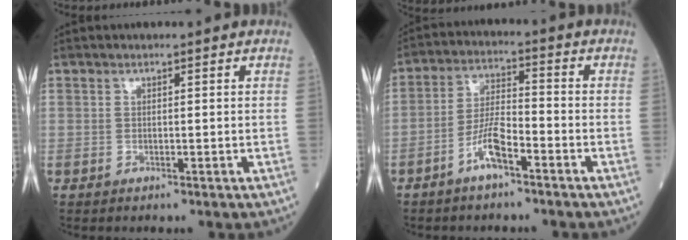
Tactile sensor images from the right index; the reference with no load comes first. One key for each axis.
{"total": 6.3, "fx": -3.7, "fy": 1.3, "fz": 5.0, "tx": -0.101, "ty": 0.008, "tz": -0.071}